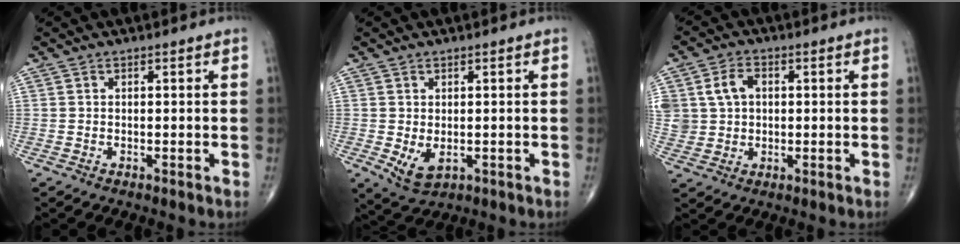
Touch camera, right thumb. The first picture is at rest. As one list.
[{"total": 4.4, "force": [-0.6, 2.7, 3.3], "torque": [-0.056, -0.010, 0.003]}, {"total": 9.0, "force": [1.9, 7.1, 5.2], "torque": [-0.104, 0.004, 0.042]}]